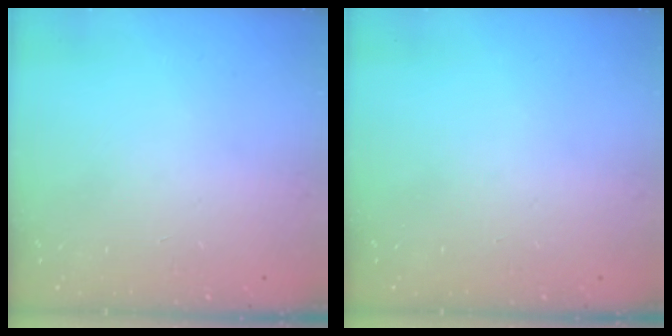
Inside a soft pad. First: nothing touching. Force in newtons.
{"total": 0.0}